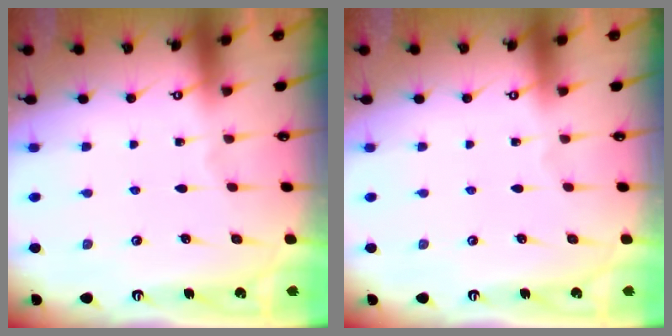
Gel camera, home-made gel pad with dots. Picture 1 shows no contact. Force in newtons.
{"total": 0.0}